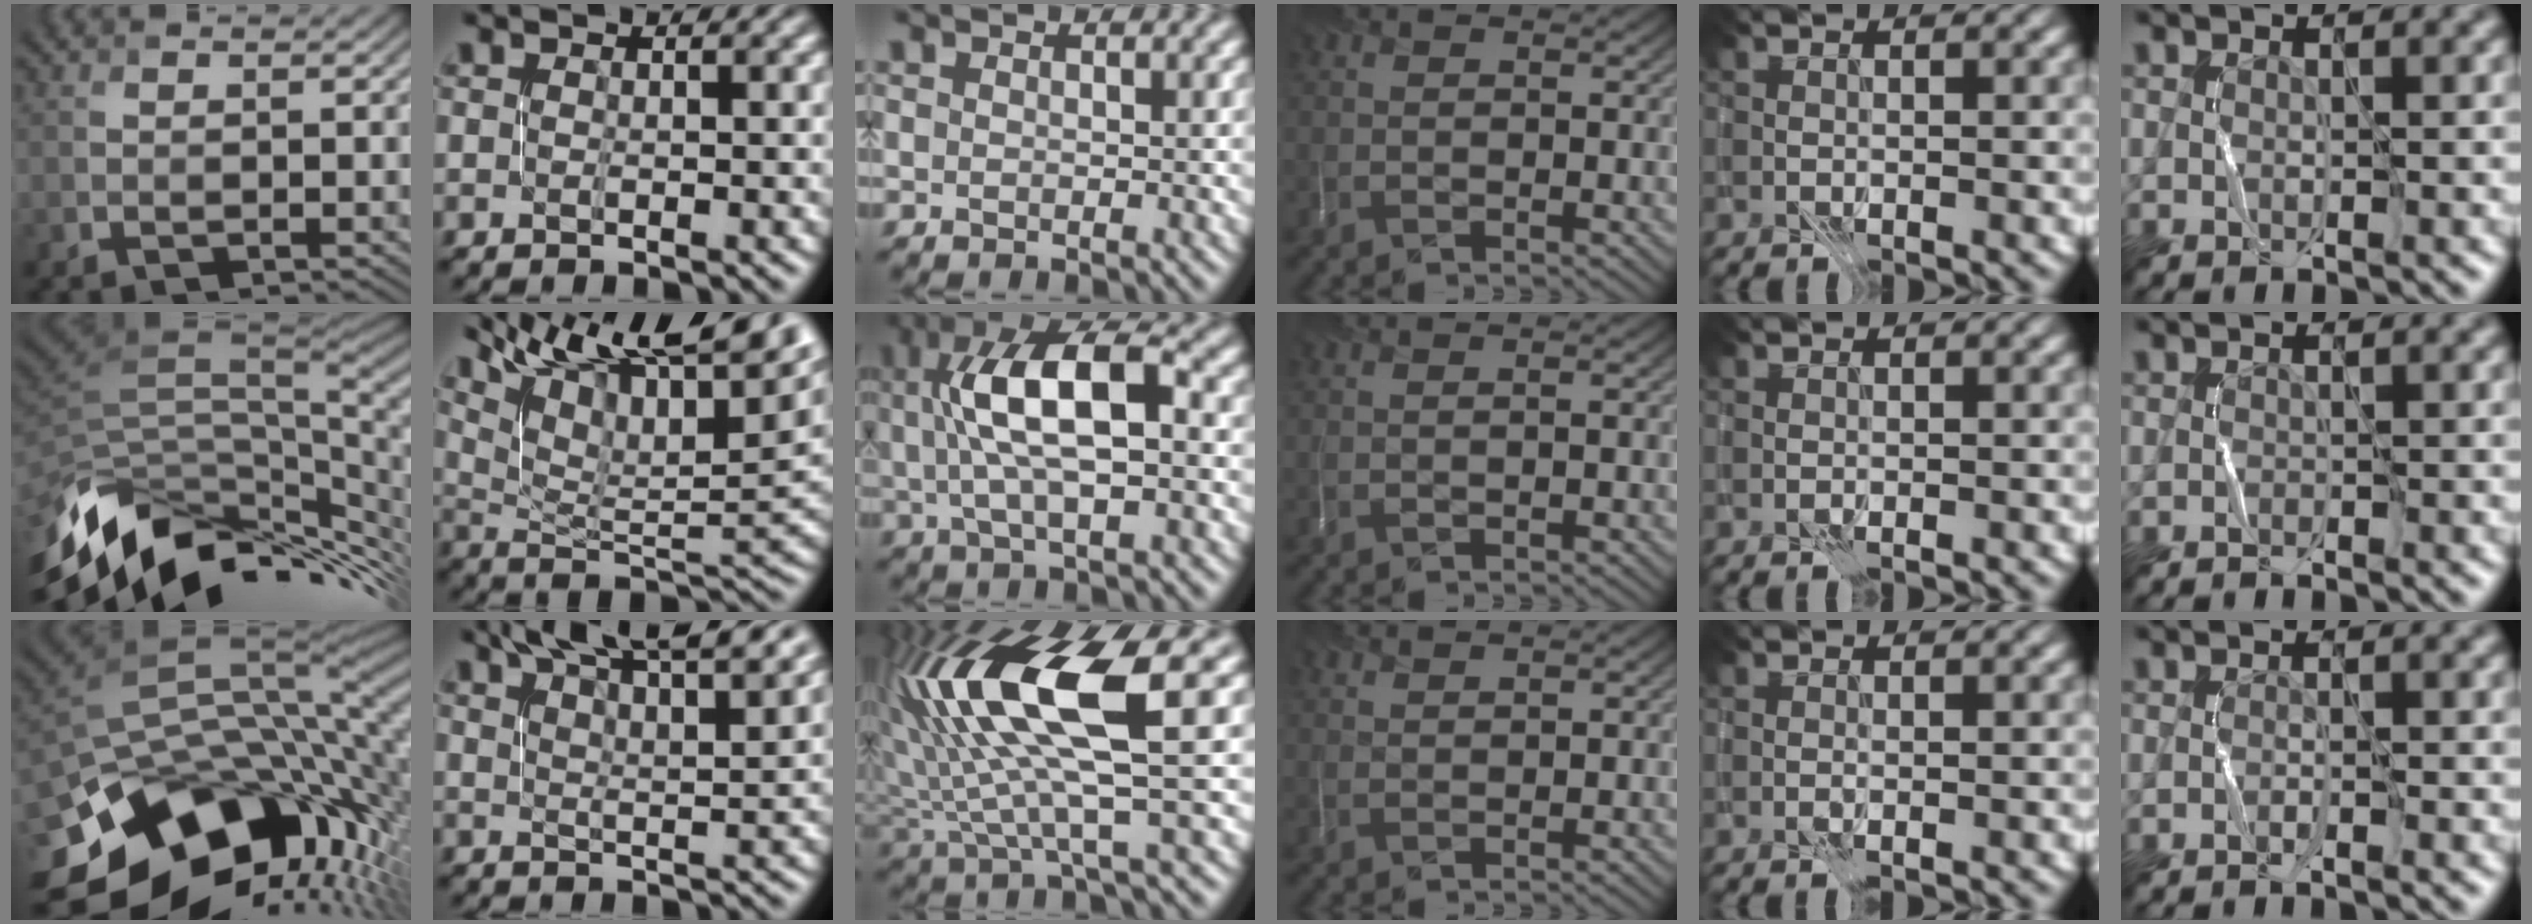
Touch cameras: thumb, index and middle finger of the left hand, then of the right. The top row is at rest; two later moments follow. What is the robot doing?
{"motion": "close", "object": "stapler"}